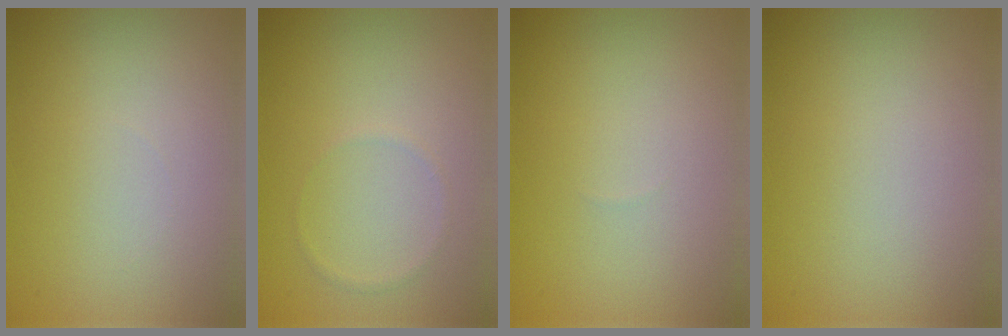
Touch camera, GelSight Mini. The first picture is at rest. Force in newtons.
{"total": 0.5, "press": 0.5, "slide": 0.1}
{"total": 0.0}
{"total": 0.0}